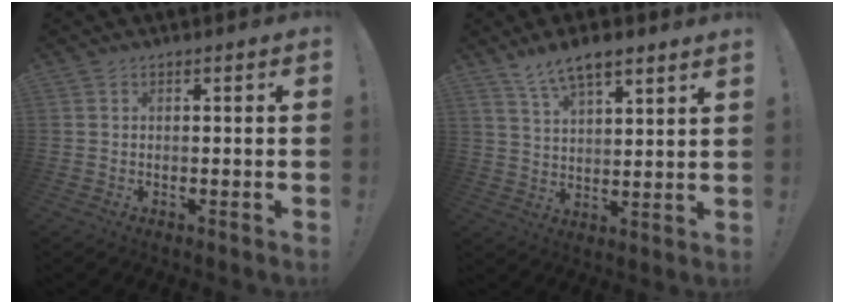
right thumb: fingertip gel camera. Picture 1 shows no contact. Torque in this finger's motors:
{"motor_torque": [0.01, 0.01, 0.11, 0.10, 0.25]}